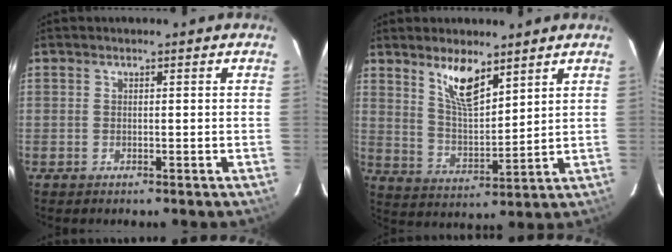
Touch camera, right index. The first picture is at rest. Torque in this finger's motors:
{"motor_torque": [0.21, 0.21, 0.48, 0.07]}